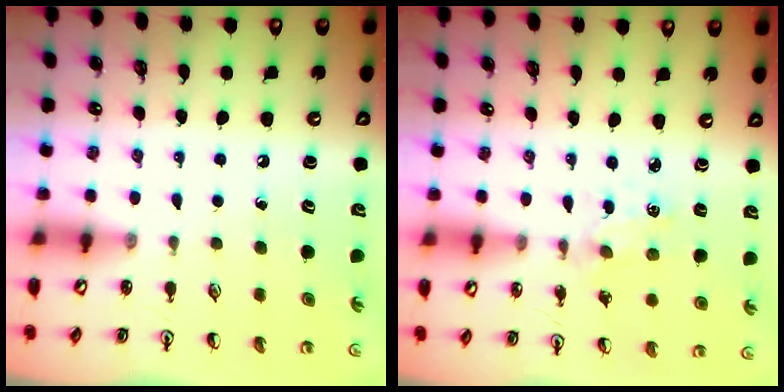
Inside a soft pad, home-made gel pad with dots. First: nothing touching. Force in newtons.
{"total": 1.0, "press": 1.0, "slide": 0.2}